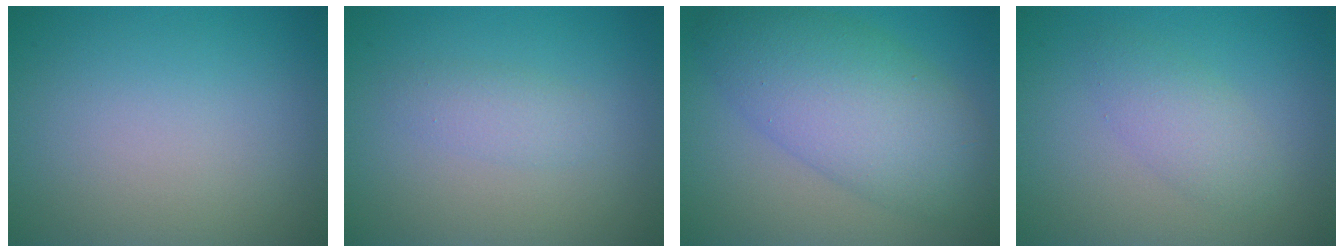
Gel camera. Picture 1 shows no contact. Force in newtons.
{"total": 1.6, "press": 1.6, "slide": 0.0}
{"total": 8.4, "press": 8.4, "slide": 0.2}
{"total": 2.5, "press": 2.5, "slide": 0.1}